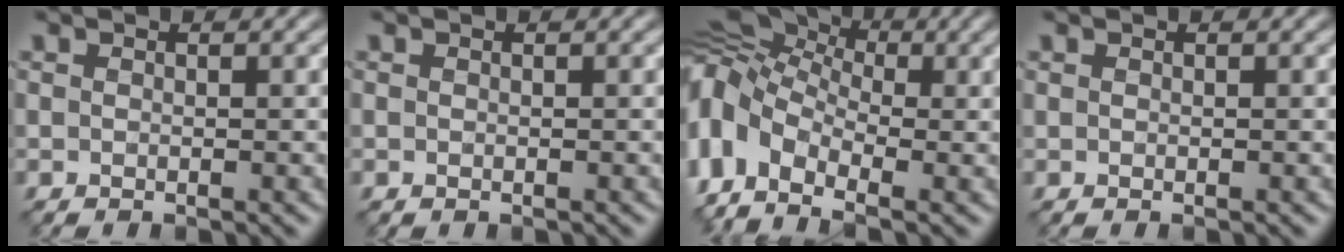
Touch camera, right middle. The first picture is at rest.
{"total": 0.0}
{"total": 11.4, "force": [-1.8, 8.1, 7.9], "torque": [-0.180, 0.004, -0.046]}
{"total": 0.0}